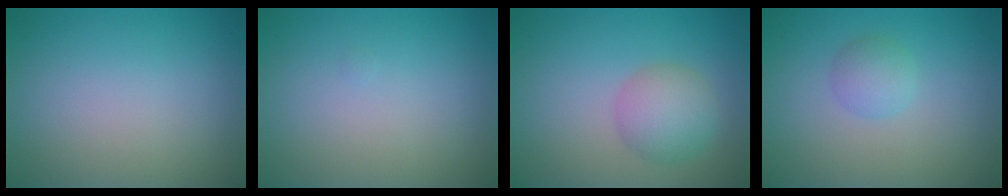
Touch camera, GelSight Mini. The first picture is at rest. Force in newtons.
{"total": 0.0}
{"total": 3.5, "press": 3.5, "slide": 0.1}
{"total": 1.7, "press": 1.7, "slide": 0.0}